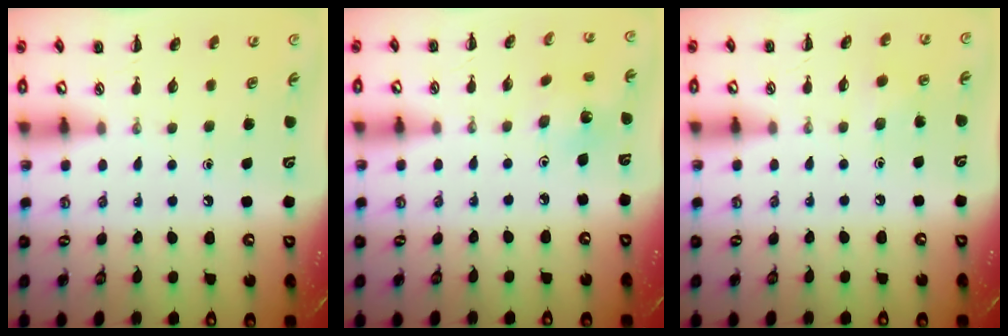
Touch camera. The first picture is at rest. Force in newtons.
{"total": 2.6, "press": 2.4, "slide": 0.9}
{"total": 1.8, "press": 1.7, "slide": 0.6}